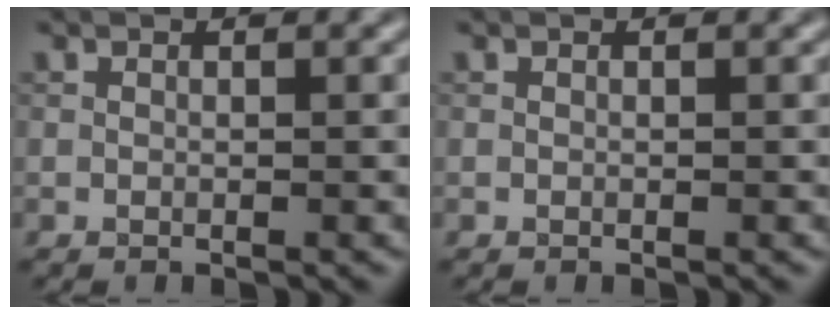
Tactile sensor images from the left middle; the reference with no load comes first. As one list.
[{"total": 0.0}]